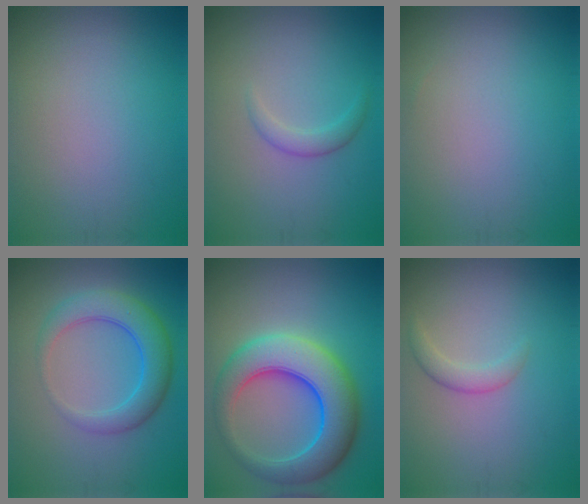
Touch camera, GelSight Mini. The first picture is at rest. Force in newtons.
{"total": 1.6, "press": 1.6, "slide": 0.1}
{"total": 0.0}
{"total": 5.2, "press": 5.2, "slide": 0.3}
{"total": 9.2, "press": 9.2, "slide": 0.3}
{"total": 1.6, "press": 1.6, "slide": 0.1}